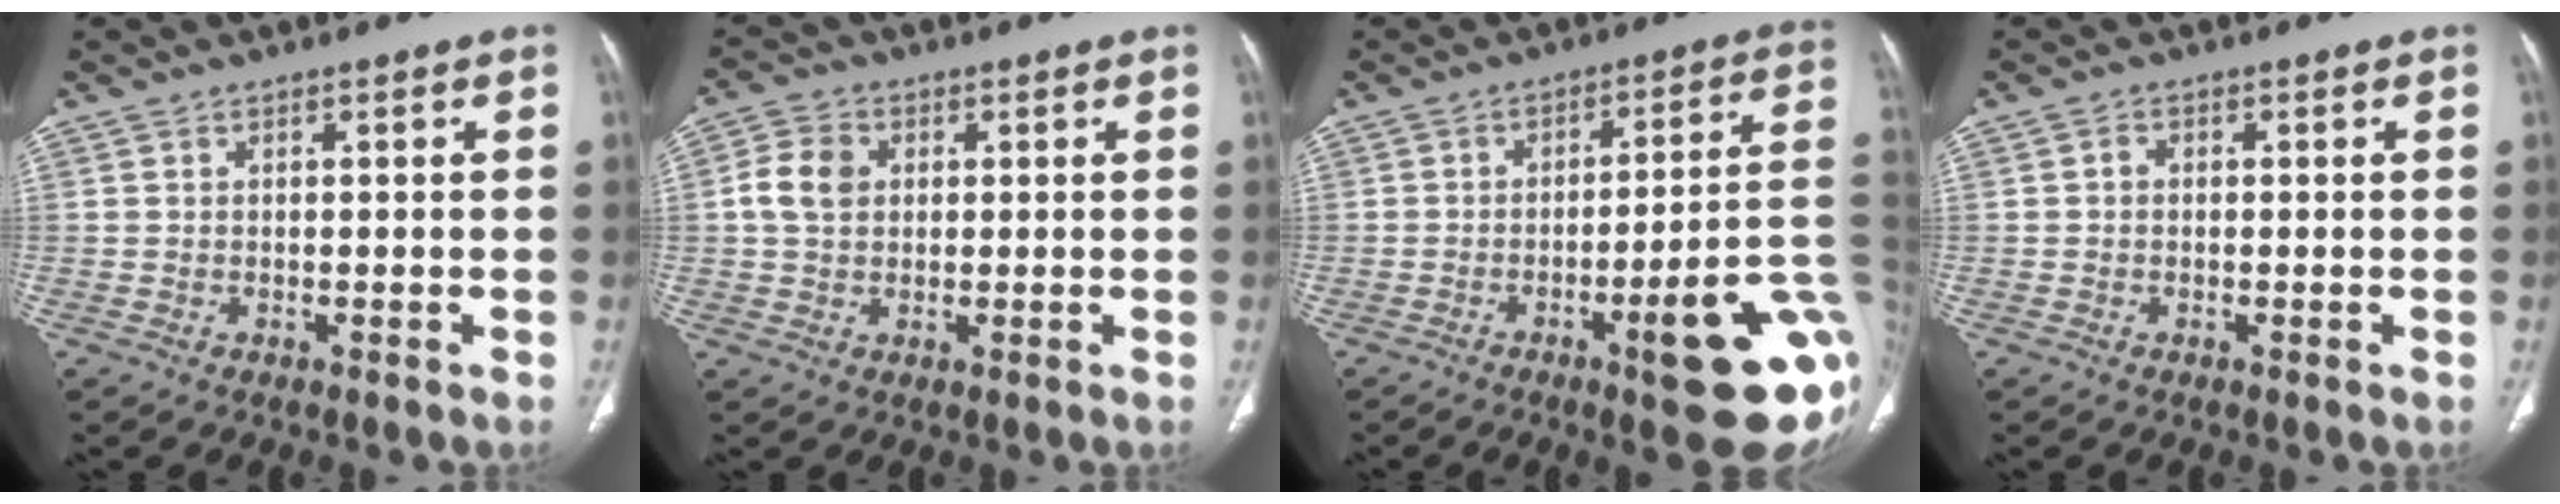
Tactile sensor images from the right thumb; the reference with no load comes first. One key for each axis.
{"total": 6.0, "fx": 0.9, "fy": 4.6, "fz": 3.6, "tx": -0.069, "ty": 0.009, "tz": 0.014}
{"total": 19.9, "fx": -7.0, "fy": 3.9, "fz": 18.2, "tx": -0.165, "ty": 0.035, "tz": -0.085}
{"total": 1.2, "fx": 0.0, "fy": 1.0, "fz": 0.7, "tx": -0.009, "ty": 0.006, "tz": 0.000}